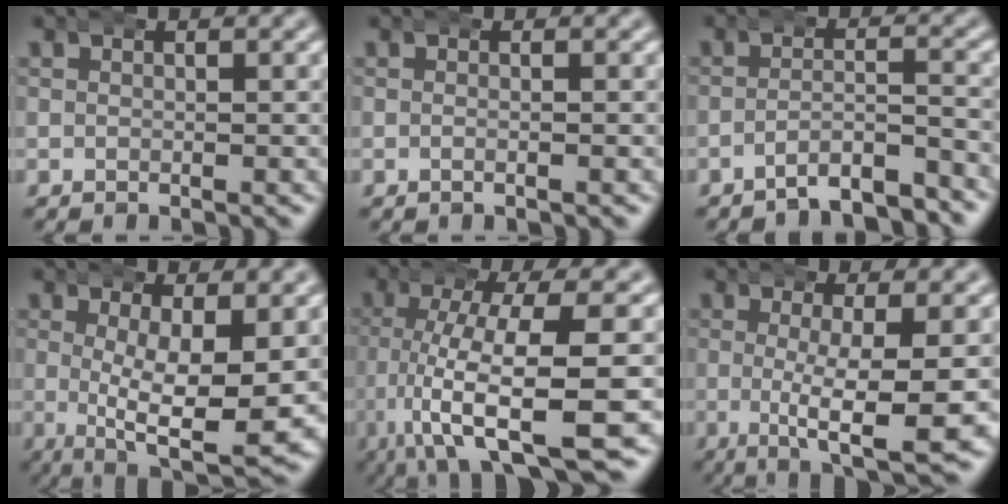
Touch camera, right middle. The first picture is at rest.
{"total": 0.7, "force": [-0.3, 0.1, 0.6], "torque": [-0.009, 0.004, -0.010]}
{"total": 6.9, "force": [-6.6, 1.2, 1.5], "torque": [-0.011, -0.017, -0.102]}
{"total": 9.7, "force": [-1.0, 3.8, 8.9], "torque": [-0.143, -0.028, 0.002]}
{"total": 10.5, "force": [-4.9, 3.7, 8.6], "torque": [-0.169, -0.037, -0.054]}
{"total": 7.8, "force": [-2.6, 1.9, 7.1], "torque": [-0.118, -0.023, -0.027]}